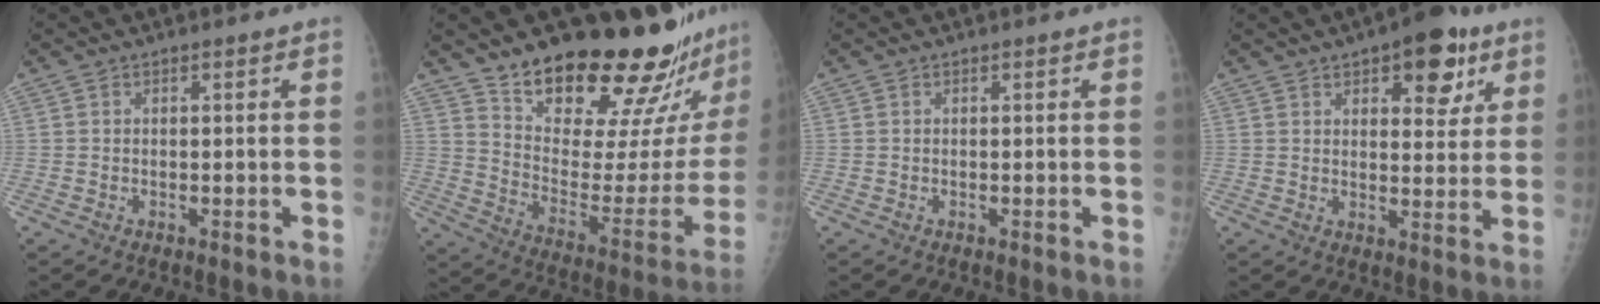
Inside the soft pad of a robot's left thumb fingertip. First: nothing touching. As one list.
[{"total": 27.8, "force": [23.1, 6.9, 14.0], "torque": [-0.174, -0.159, 0.327]}, {"total": 0.0}, {"total": 11.3, "force": [6.0, 5.4, 8.0], "torque": [-0.066, -0.021, 0.077]}]